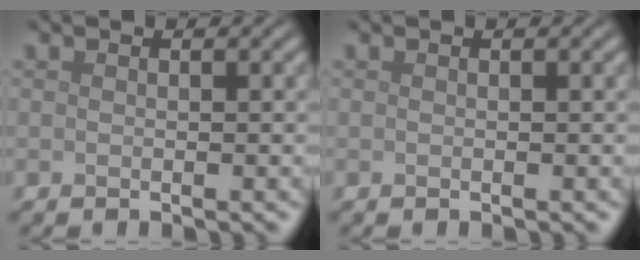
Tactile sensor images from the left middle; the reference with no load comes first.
{"total": 0.0}